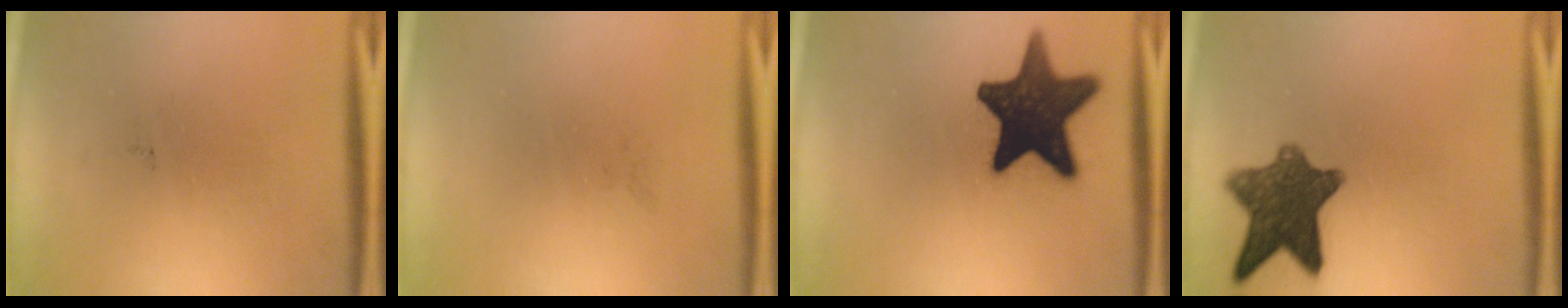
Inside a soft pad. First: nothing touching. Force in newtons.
{"total": 0.0}
{"total": 16.8}
{"total": 11.0}